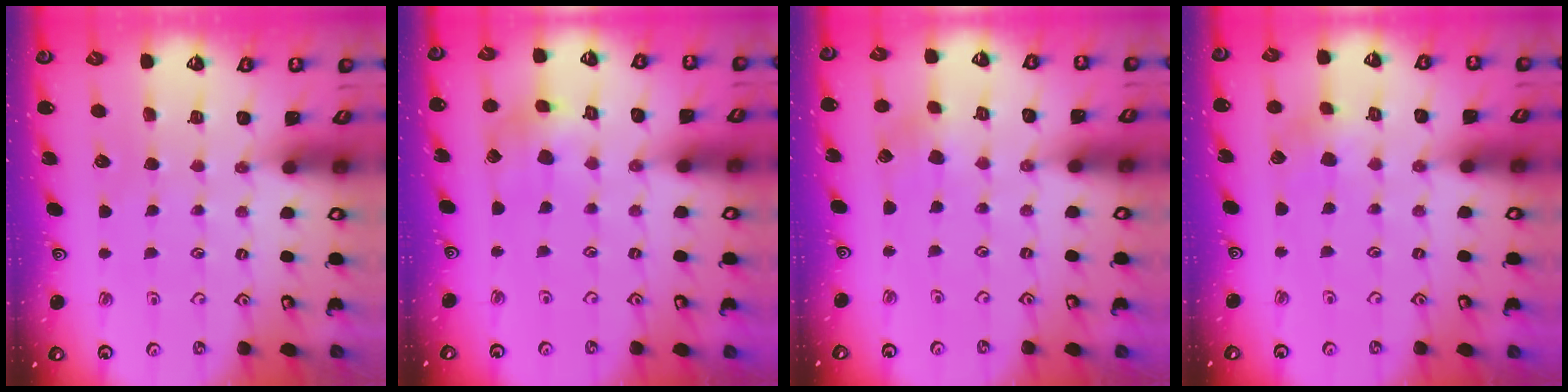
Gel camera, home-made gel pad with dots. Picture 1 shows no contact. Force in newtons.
{"total": 4.6, "press": 4.6, "slide": 0.4}
{"total": 2.4, "press": 2.4, "slide": 0.3}
{"total": 3.7, "press": 3.6, "slide": 0.5}